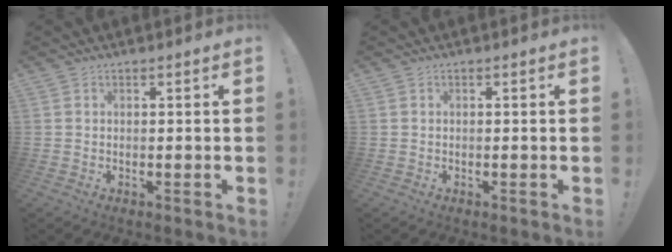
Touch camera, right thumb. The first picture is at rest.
{"total": 0.0}